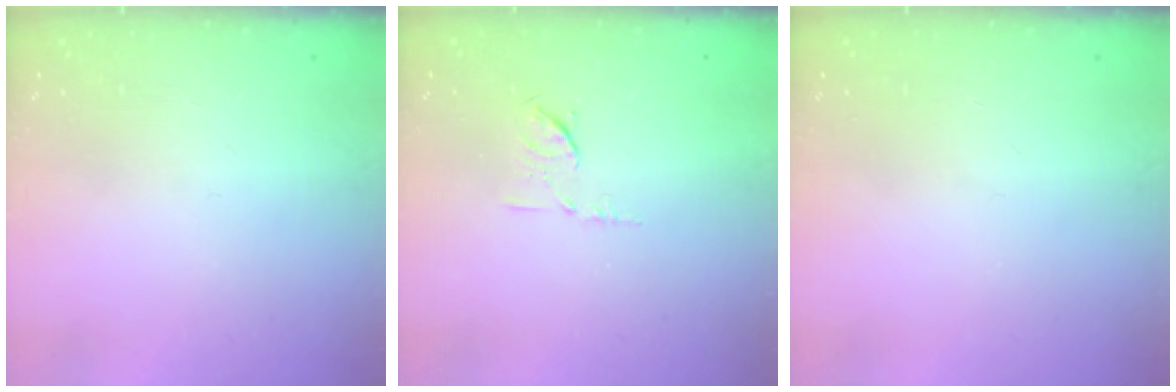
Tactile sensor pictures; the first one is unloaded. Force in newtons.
{"total": 5.5, "press": 5.4, "slide": 1.2}
{"total": 0.0}